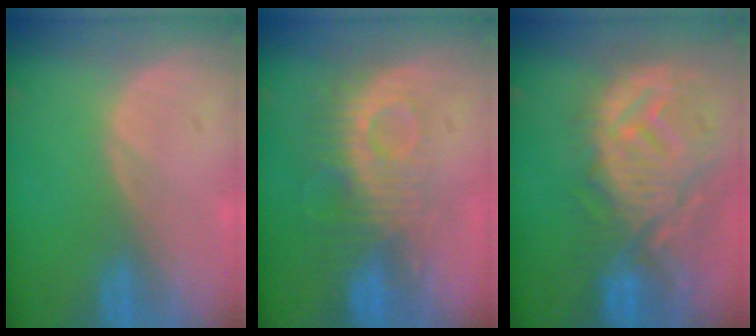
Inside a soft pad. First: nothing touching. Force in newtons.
{"total": 9.3, "press": 8.2, "slide": 4.3}
{"total": 12.6, "press": 11.2, "slide": 5.9}